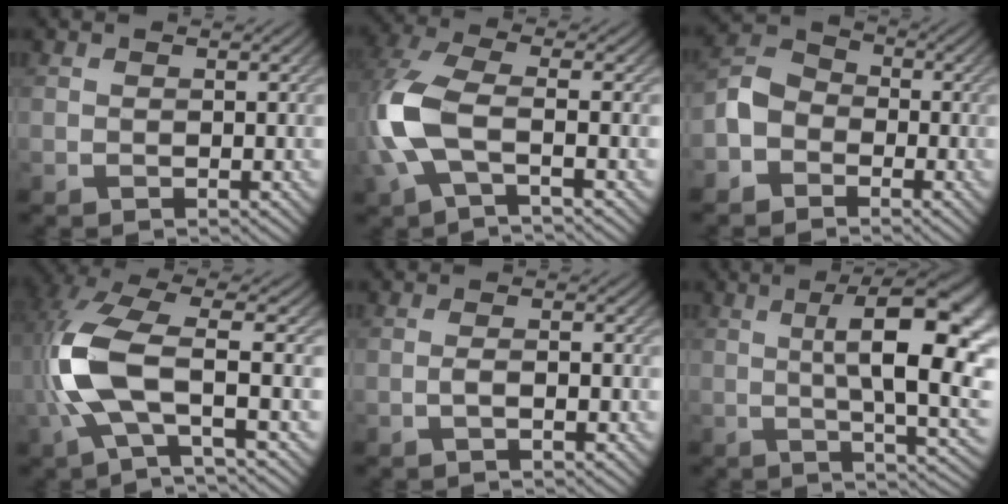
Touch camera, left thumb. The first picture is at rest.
{"total": 9.3, "force": [-1.5, 4.0, 8.2], "torque": [-0.210, -0.005, -0.039]}
{"total": 4.6, "force": [-2.3, 3.5, 2.0], "torque": [-0.047, 0.007, -0.061]}
{"total": 10.6, "force": [-1.4, 3.5, 9.9], "torque": [-0.224, 0.006, -0.039]}
{"total": 1.7, "force": [-0.6, 0.3, 1.5], "torque": [-0.031, 0.004, -0.015]}
{"total": 13.8, "force": [1.5, 4.3, 13.0], "torque": [-0.178, 0.004, 0.029]}